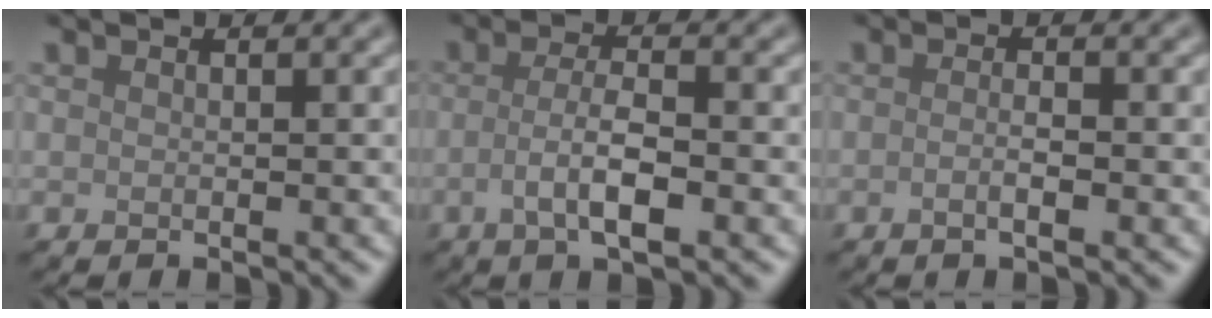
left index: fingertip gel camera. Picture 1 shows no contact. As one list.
[{"total": 3.7, "force": [-0.9, 0.9, 3.5], "torque": [-0.065, -0.002, -0.018]}, {"total": 1.7, "force": [-0.3, 0.5, 1.6], "torque": [-0.018, -0.007, -0.012]}]